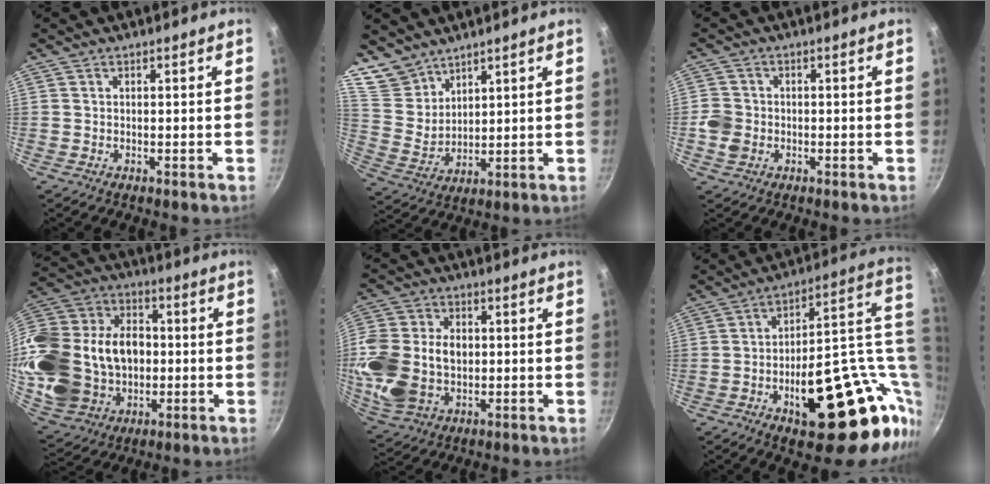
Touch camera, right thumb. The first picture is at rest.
{"total": 9.0, "force": [7.4, 4.9, 1.7], "torque": [-0.010, -0.032, 0.161]}
{"total": 4.7, "force": [-1.2, 3.9, 2.4], "torque": [-0.047, 0.012, -0.027]}
{"total": 28.6, "force": [-0.8, 21.5, 19.0], "torque": [-0.375, 0.038, 0.005]}
{"total": 17.5, "force": [-0.6, 12.8, 11.8], "torque": [-0.234, 0.016, -0.007]}
{"total": 28.5, "force": [-4.1, 12.9, 25.0], "torque": [-0.300, 0.022, -0.039]}